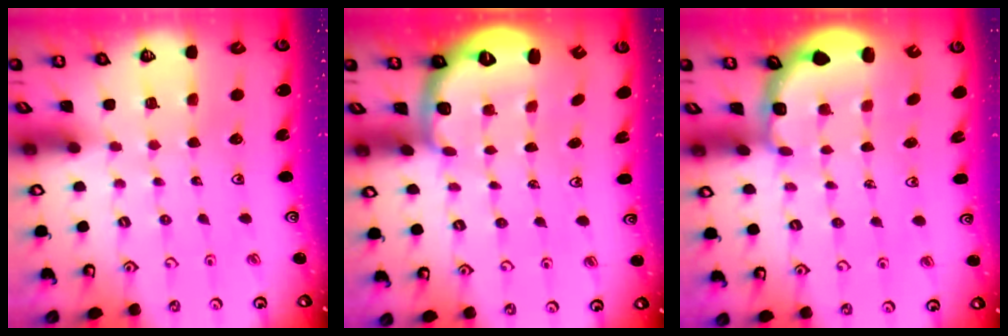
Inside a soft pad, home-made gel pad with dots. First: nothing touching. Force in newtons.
{"total": 2.7, "press": 1.7, "slide": 2.1}
{"total": 3.0, "press": 2.0, "slide": 2.2}